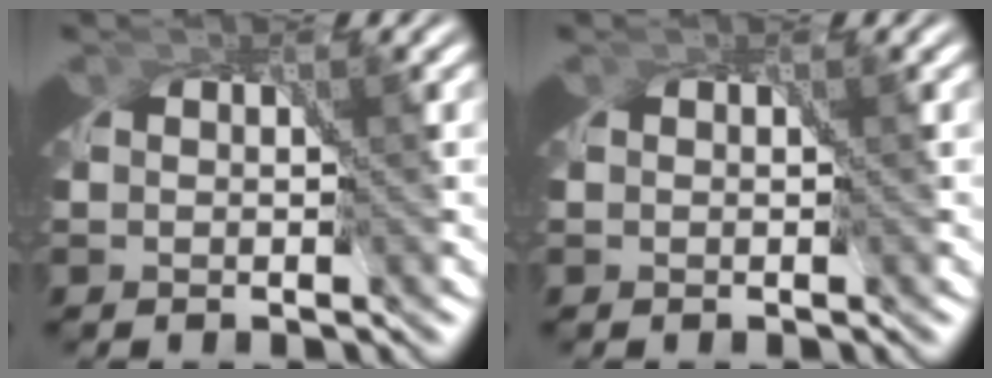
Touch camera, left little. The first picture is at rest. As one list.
[{"total": 0.0}]